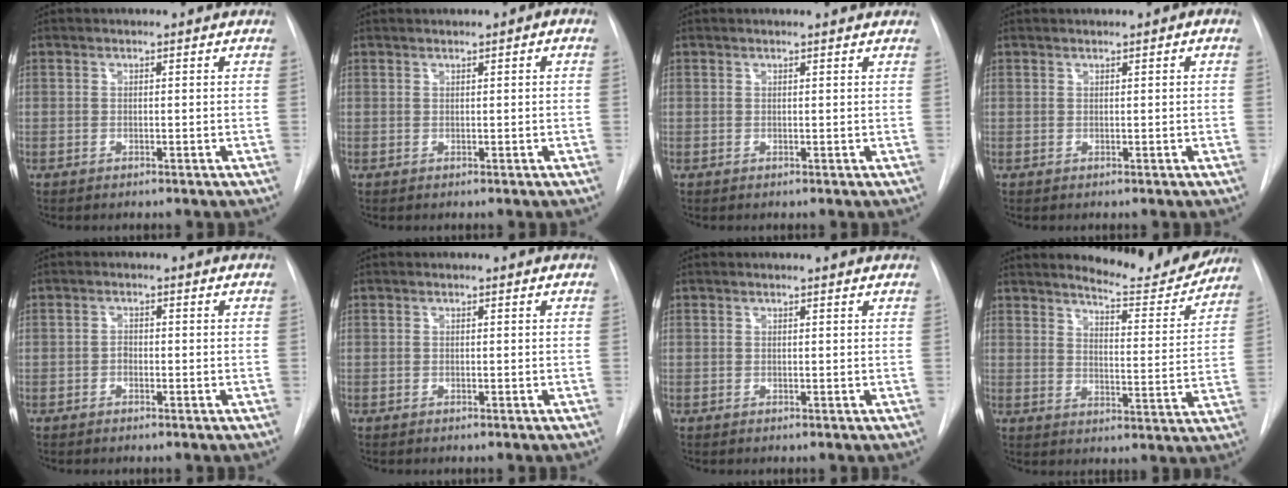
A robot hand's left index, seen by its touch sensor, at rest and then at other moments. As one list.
[{"total": 1.3, "force": [0.0, 0.2, 1.2], "torque": [-0.021, 0.008, -0.001]}, {"total": 1.6, "force": [1.4, 0.1, 0.6], "torque": [-0.012, 0.003, 0.007]}, {"total": 0.7, "force": [-0.2, 0.1, 0.6], "torque": [-0.009, 0.005, -0.005]}, {"total": 1.3, "force": [-1.1, 0.6, 0.4], "torque": [-0.003, -0.002, -0.021]}, {"total": 0.0}, {"total": 1.2, "force": [1.1, 0.0, 0.5], "torque": [-0.011, 0.003, 0.005]}, {"total": 11.7, "force": [11.3, 1.1, 2.7], "torque": [-0.033, -0.046, 0.141]}]